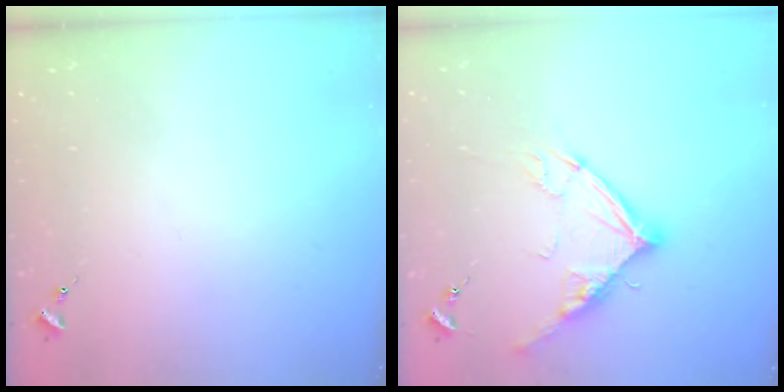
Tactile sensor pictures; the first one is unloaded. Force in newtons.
{"total": 12.9, "press": 12.8, "slide": 1.3}